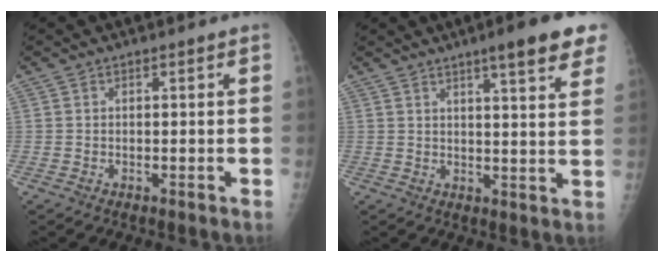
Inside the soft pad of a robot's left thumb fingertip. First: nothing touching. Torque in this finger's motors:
{"motor_torque": [3.09, 1.91, 0.89, -0.63, 0.09]}